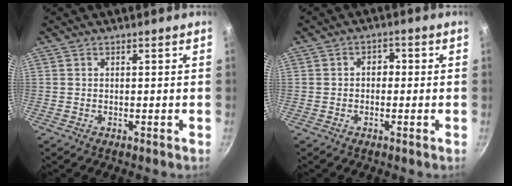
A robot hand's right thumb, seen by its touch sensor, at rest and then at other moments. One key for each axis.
{"total": 2.4, "fx": -0.2, "fy": 1.9, "fz": 1.4, "tx": -0.007, "ty": 0.008, "tz": -0.007}